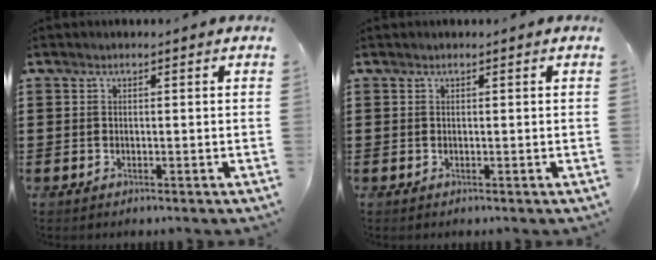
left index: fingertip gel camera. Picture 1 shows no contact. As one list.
[{"total": 0.0}]